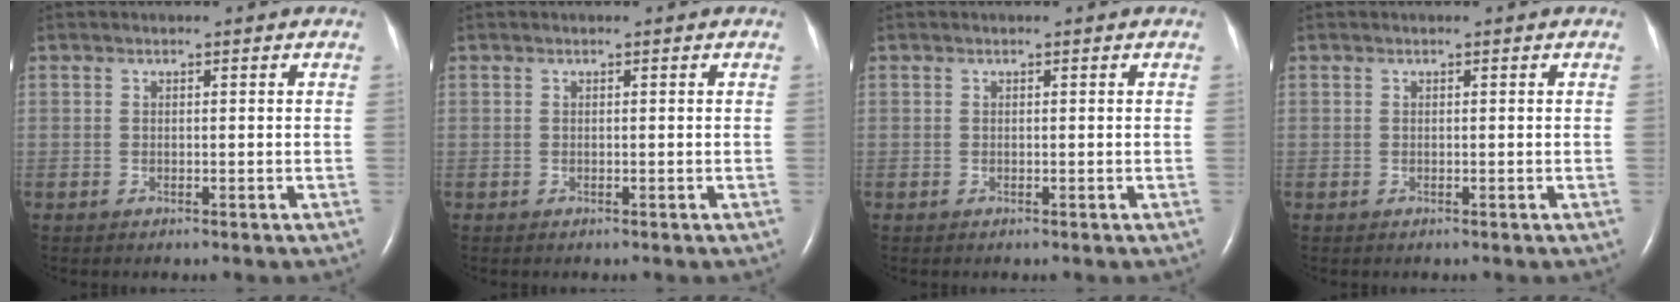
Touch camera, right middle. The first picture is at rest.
{"total": 0.0}
{"total": 0.0}
{"total": 0.0}